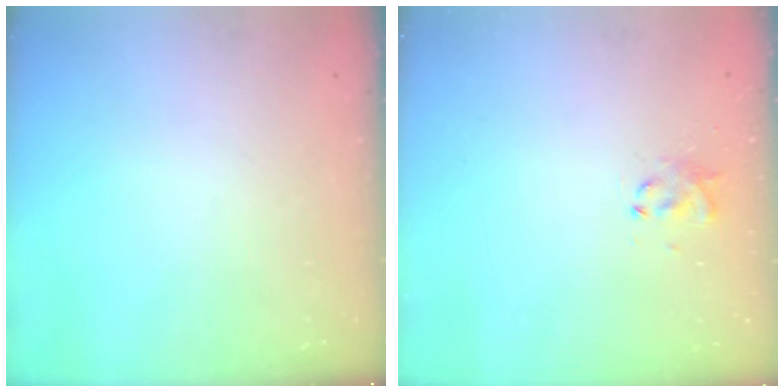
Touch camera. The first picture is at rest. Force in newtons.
{"total": 2.8, "press": 2.7, "slide": 0.8}